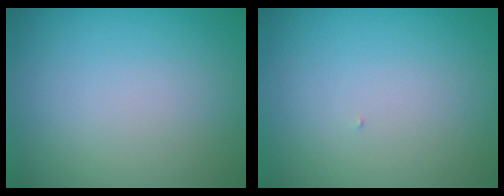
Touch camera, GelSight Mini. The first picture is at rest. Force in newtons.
{"total": 0.0}